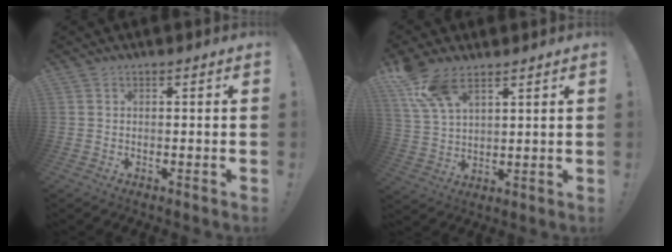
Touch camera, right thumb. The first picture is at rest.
{"total": 10.1, "force": [6.9, 4.5, 5.8], "torque": [-0.110, -0.028, 0.135]}